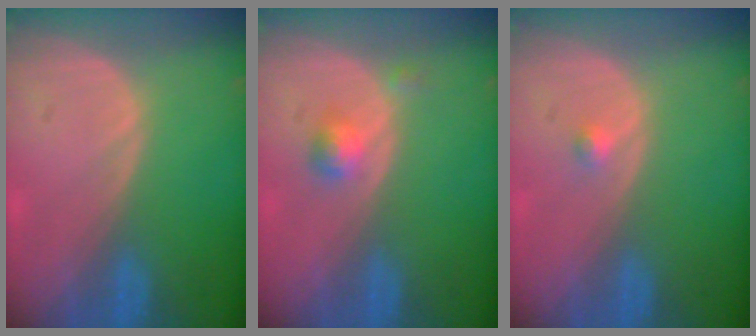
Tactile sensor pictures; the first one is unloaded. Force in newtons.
{"total": 2.4, "press": 2.1, "slide": 1.1}
{"total": 1.1, "press": 0.9, "slide": 0.5}